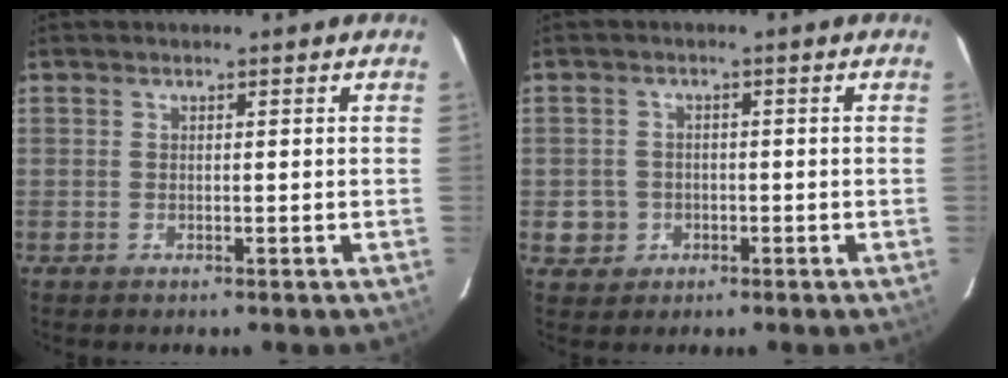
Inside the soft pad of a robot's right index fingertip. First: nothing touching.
{"total": 4.2, "force": [-1.1, 4.0, 0.5], "torque": [-0.016, 0.012, -0.010]}